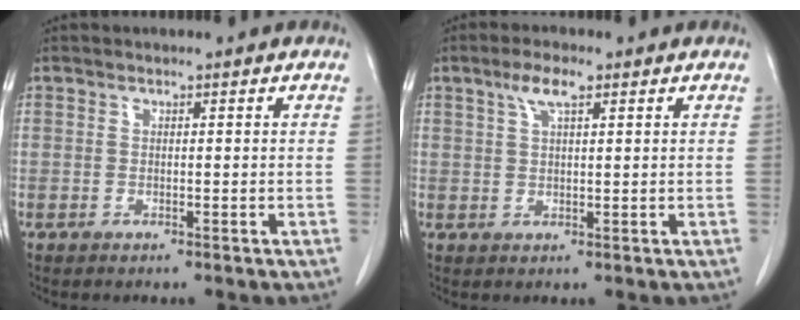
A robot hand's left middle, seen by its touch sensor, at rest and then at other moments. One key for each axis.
{"total": 3.6, "fx": 2.1, "fy": 0.8, "fz": 2.9, "tx": -0.063, "ty": 0.008, "tz": 0.042}